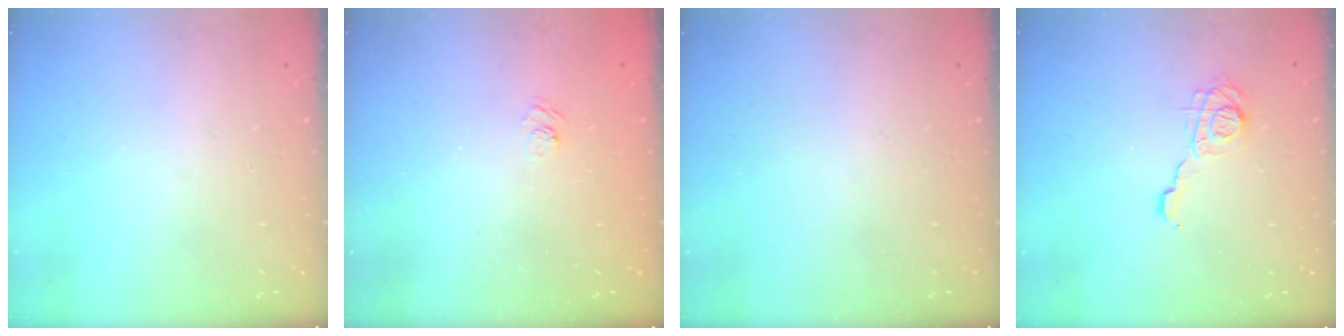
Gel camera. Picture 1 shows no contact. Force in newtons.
{"total": 2.3, "press": 1.8, "slide": 1.3}
{"total": 0.0}
{"total": 9.6, "press": 9.6, "slide": 0.7}